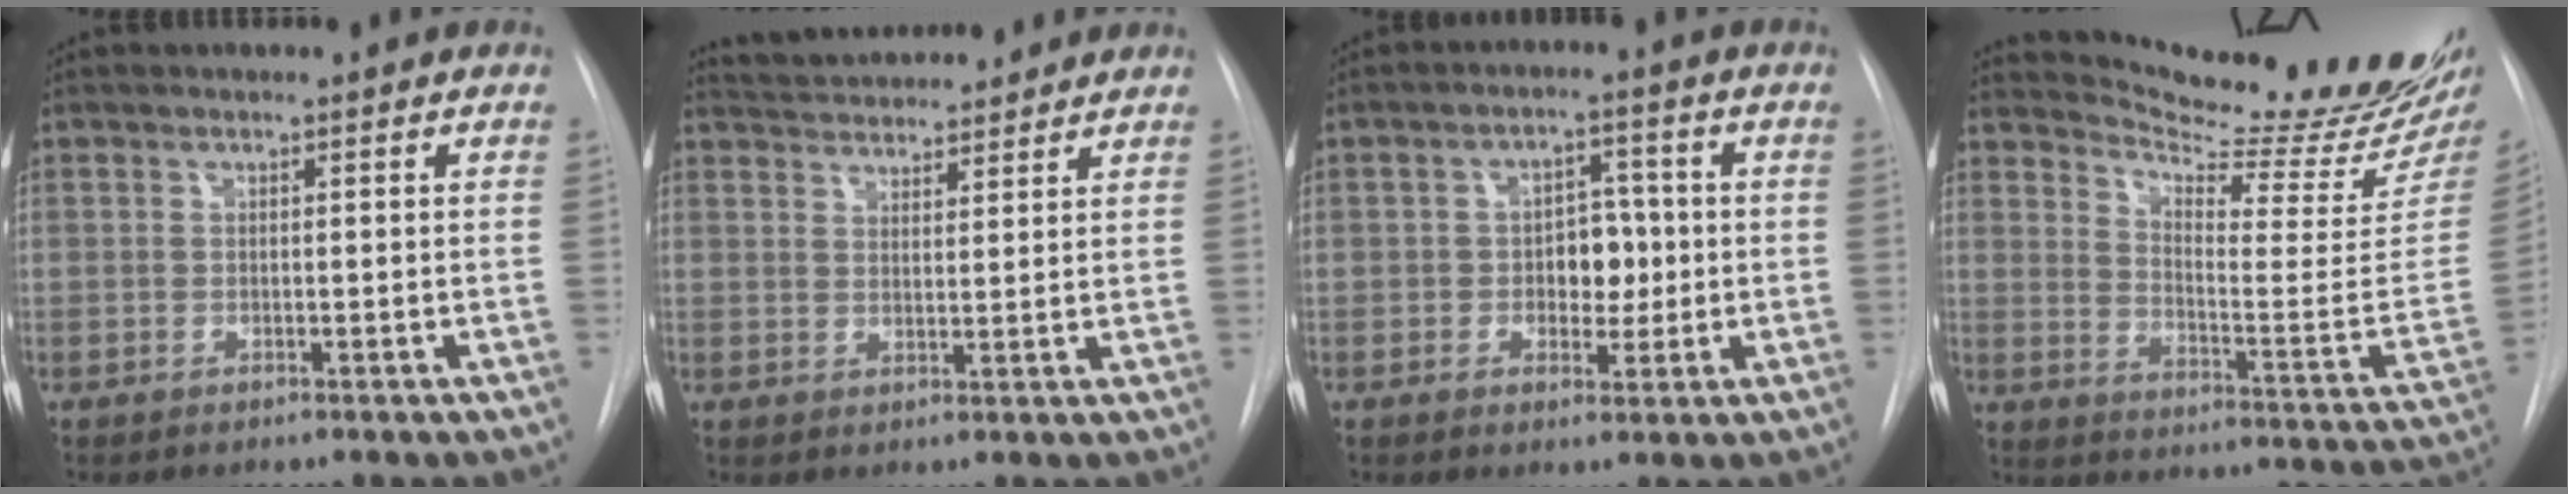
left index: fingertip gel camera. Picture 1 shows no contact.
{"total": 9.0, "force": [8.5, 1.8, 2.1], "torque": [-0.032, 0.019, 0.123]}
{"total": 5.5, "force": [-1.3, 3.5, 4.0], "torque": [-0.051, 0.008, -0.018]}
{"total": 20.5, "force": [19.4, -1.2, 6.6], "torque": [-0.111, -0.136, 0.254]}